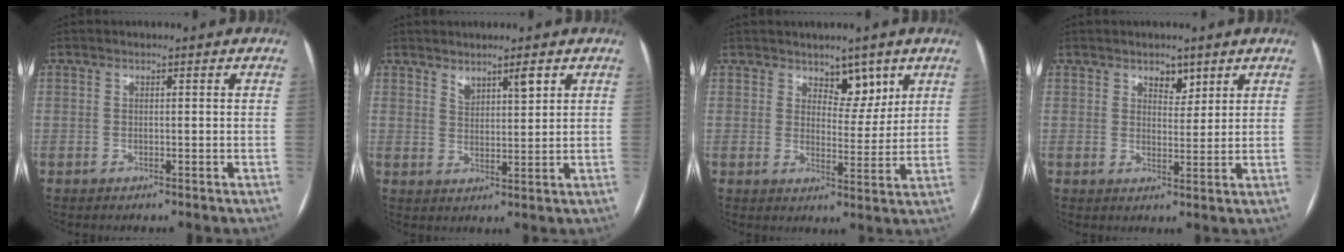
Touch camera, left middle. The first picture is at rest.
{"total": 3.6, "force": [2.5, 1.0, 2.3], "torque": [-0.042, 0.002, 0.046]}
{"total": 4.9, "force": [3.3, 2.6, 2.4], "torque": [-0.019, -0.004, 0.051]}
{"total": 3.1, "force": [2.1, 1.7, 1.5], "torque": [-0.017, -0.002, 0.035]}